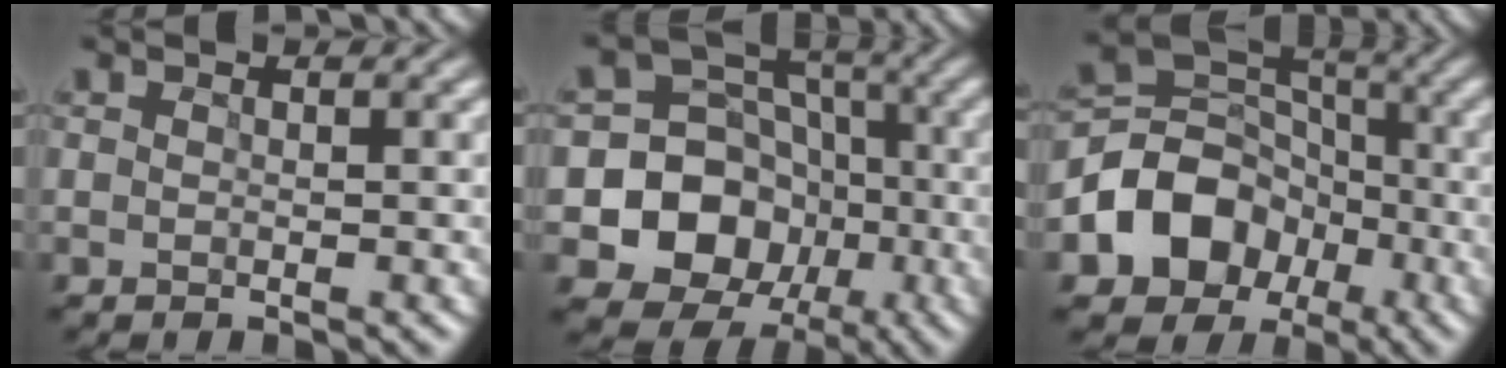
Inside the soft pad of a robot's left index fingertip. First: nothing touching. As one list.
[{"total": 10.7, "force": [-2.9, 9.4, 4.2], "torque": [-0.082, 0.004, -0.072]}, {"total": 7.7, "force": [-3.1, 6.0, 3.7], "torque": [-0.052, 0.006, -0.056]}]